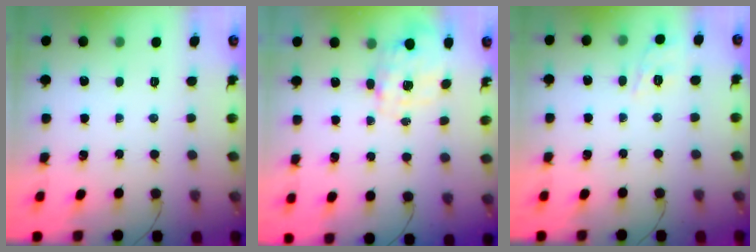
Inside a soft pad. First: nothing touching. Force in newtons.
{"total": 3.9, "press": 3.8, "slide": 0.9}
{"total": 7.7, "press": 7.5, "slide": 1.6}